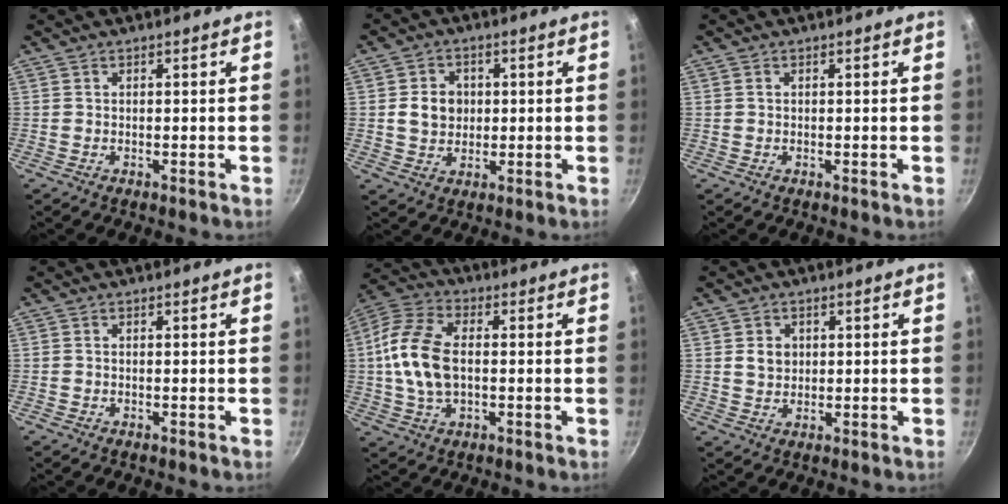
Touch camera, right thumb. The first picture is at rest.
{"total": 6.1, "force": [0.6, 5.1, 3.2], "torque": [-0.031, 0.003, 0.009]}
{"total": 0.5, "force": [0.2, 0.4, 0.3], "torque": [-0.005, 0.001, 0.003]}
{"total": 0.0}
{"total": 12.9, "force": [-0.1, 7.6, 10.4], "torque": [-0.200, 0.025, -0.015]}
{"total": 3.6, "force": [0.7, 3.0, 1.8], "torque": [-0.016, 0.001, 0.012]}